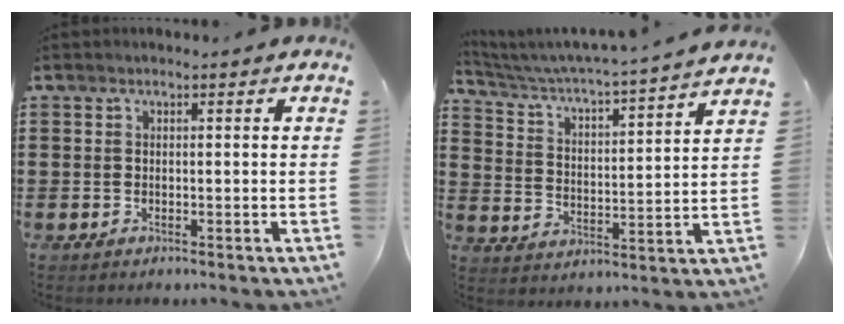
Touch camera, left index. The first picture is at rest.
{"total": 3.3, "force": [3.1, -0.3, 1.3], "torque": [-0.044, -0.036, 0.040]}